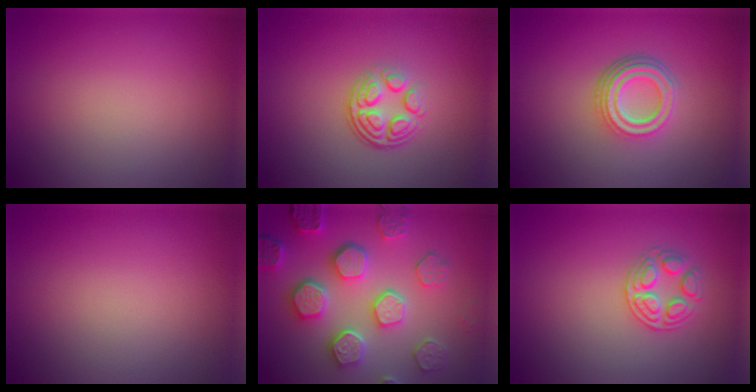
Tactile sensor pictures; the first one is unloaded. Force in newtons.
{"total": 4.0, "press": 2.8, "slide": 2.9}
{"total": 4.6, "press": 3.3, "slide": 3.2}
{"total": 0.0}
{"total": 6.6, "press": 5.8, "slide": 3.1}
{"total": 2.6, "press": 2.6, "slide": 0.4}